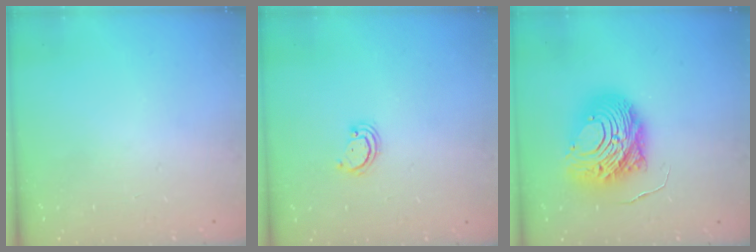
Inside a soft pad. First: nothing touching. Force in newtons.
{"total": 2.6, "press": 2.6, "slide": 0.3}
{"total": 14.1, "press": 14.0, "slide": 1.3}